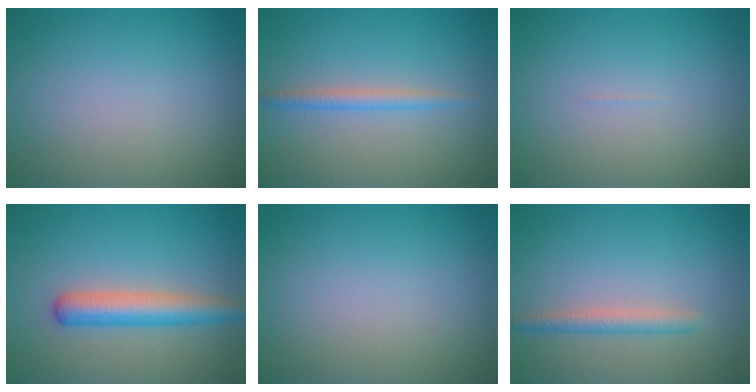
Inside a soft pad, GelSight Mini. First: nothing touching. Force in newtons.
{"total": 1.7, "press": 1.7, "slide": 0.1}
{"total": 0.0}
{"total": 4.0, "press": 4.0, "slide": 0.1}
{"total": 0.0}
{"total": 1.8, "press": 1.8, "slide": 0.1}